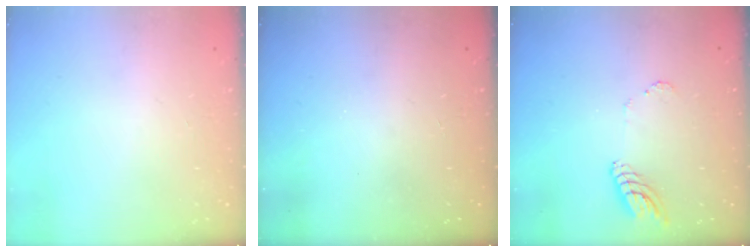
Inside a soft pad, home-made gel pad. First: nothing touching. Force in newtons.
{"total": 0.0}
{"total": 8.5, "press": 8.4, "slide": 0.7}